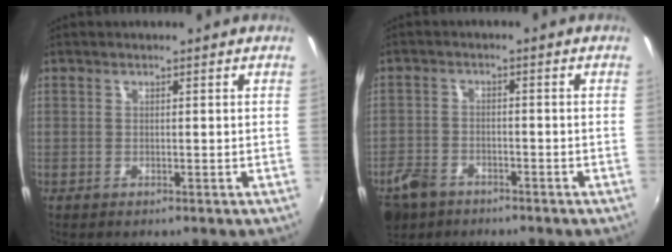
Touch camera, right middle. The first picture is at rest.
{"total": 7.6, "force": [-5.1, 4.7, 3.1], "torque": [-0.091, 0.001, -0.090]}